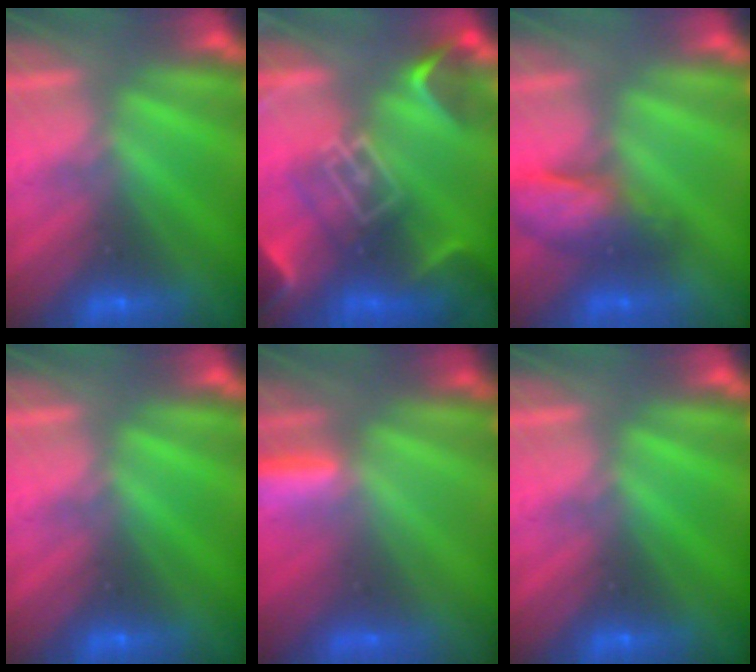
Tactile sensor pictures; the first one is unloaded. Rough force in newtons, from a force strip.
{"total": 9.1}
{"total": 3.7}
{"total": 0.0}
{"total": 3.0}
{"total": 0.0}